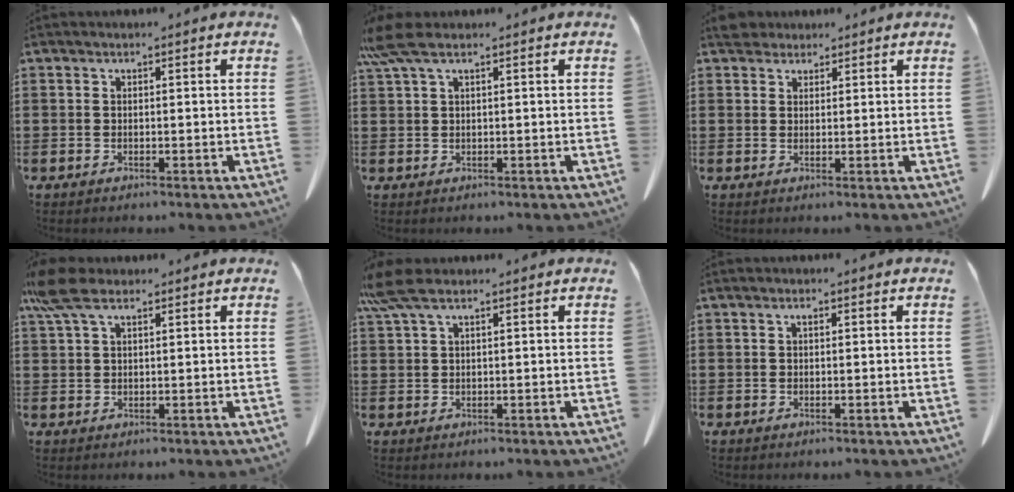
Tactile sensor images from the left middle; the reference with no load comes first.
{"total": 4.1, "force": [2.1, 1.1, 3.3], "torque": [-0.093, -0.006, 0.032]}
{"total": 2.7, "force": [2.4, 1.2, 0.4], "torque": [-0.009, 0.001, 0.046]}
{"total": 5.6, "force": [3.1, 2.2, 4.2], "torque": [-0.112, -0.004, 0.053]}
{"total": 4.4, "force": [2.4, 1.2, 3.6], "torque": [-0.097, -0.005, 0.038]}
{"total": 0.6, "force": [0.2, 0.2, 0.6], "torque": [-0.013, 0.000, 0.005]}